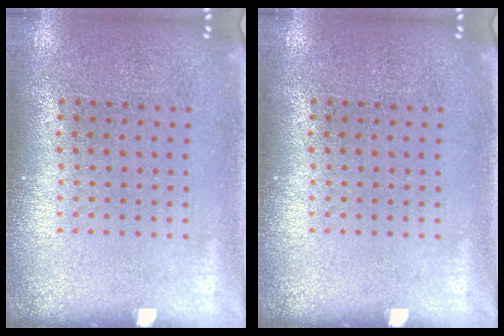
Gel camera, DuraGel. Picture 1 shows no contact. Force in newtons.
{"total": 0.0}